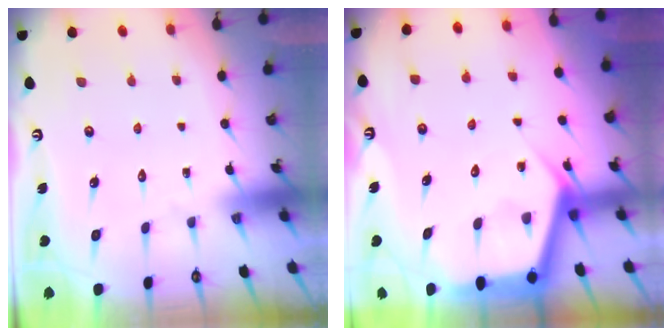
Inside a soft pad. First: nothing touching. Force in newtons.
{"total": 6.6, "press": 6.6, "slide": 0.7}